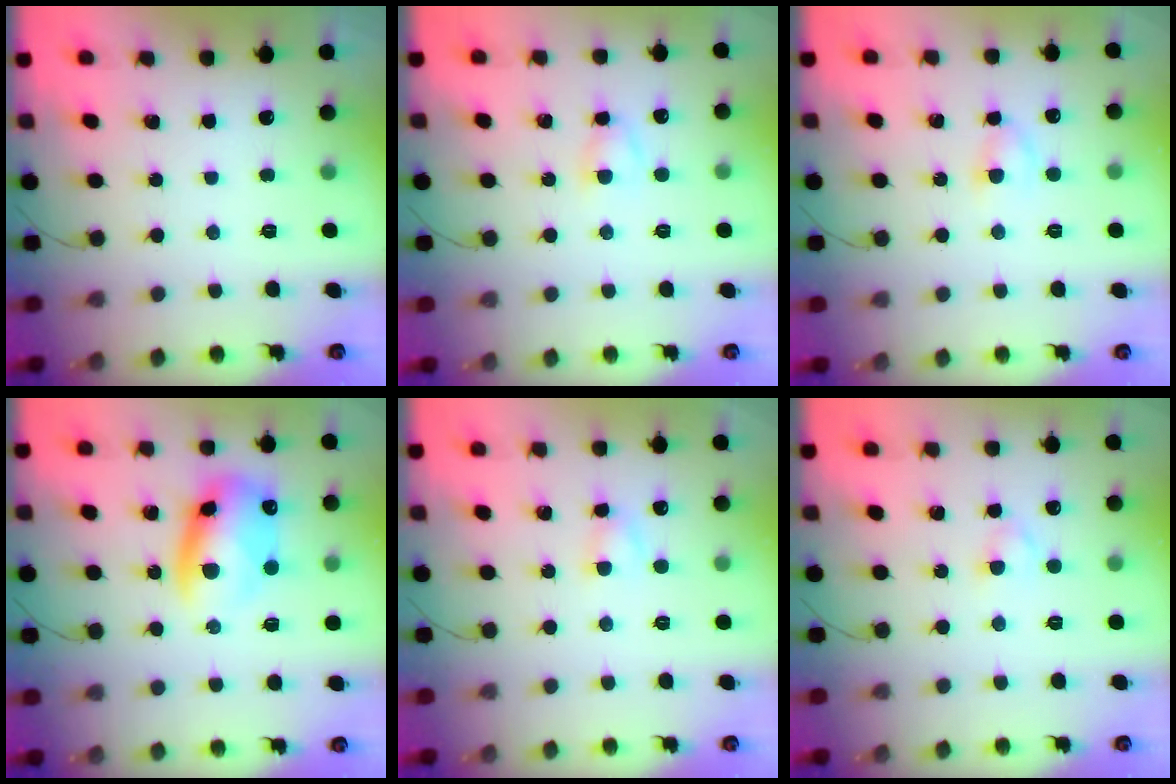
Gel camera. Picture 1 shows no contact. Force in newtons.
{"total": 3.5, "press": 3.4, "slide": 0.7}
{"total": 3.5, "press": 3.2, "slide": 1.5}
{"total": 11.1, "press": 10.8, "slide": 2.3}
{"total": 3.1, "press": 2.9, "slide": 1.0}
{"total": 3.0, "press": 2.7, "slide": 1.2}